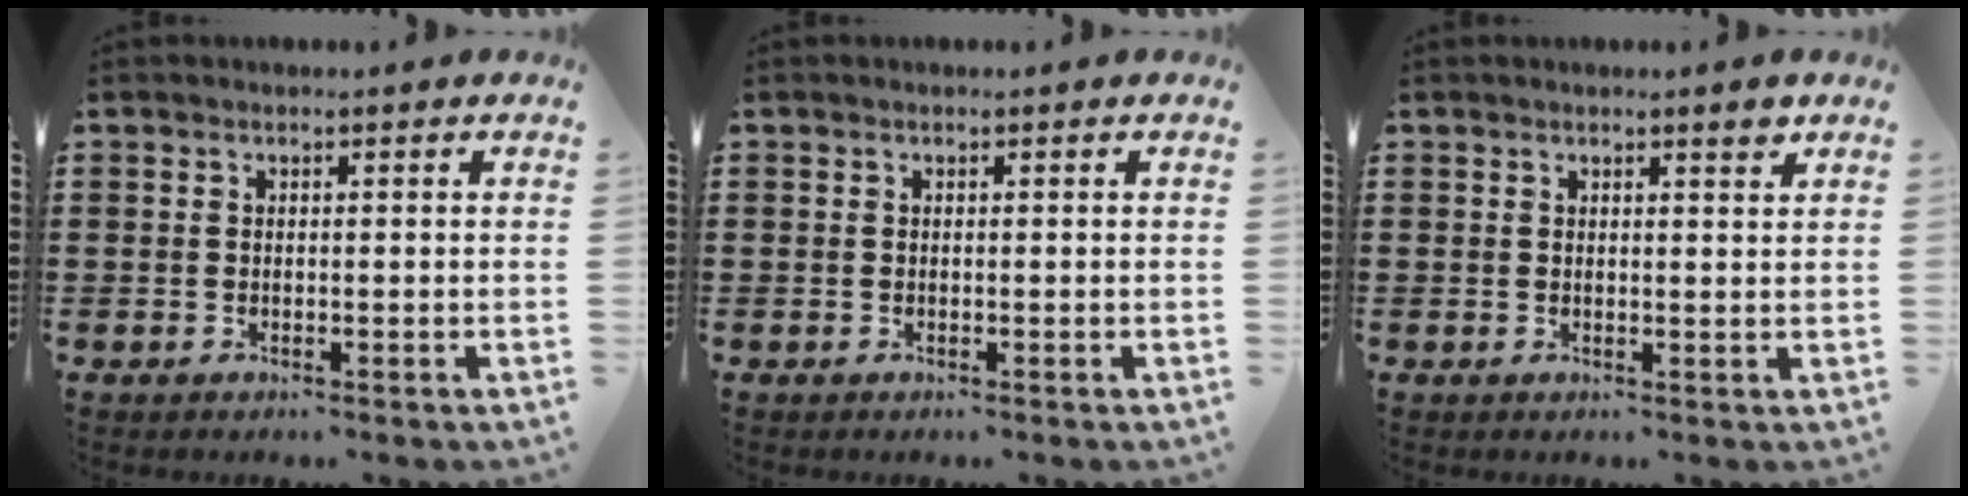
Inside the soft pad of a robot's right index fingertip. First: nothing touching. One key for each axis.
{"total": 0.0}
{"total": 1.8, "fx": 1.4, "fy": 0.1, "fz": 1.1, "tx": -0.014, "ty": -0.001, "tz": 0.022}